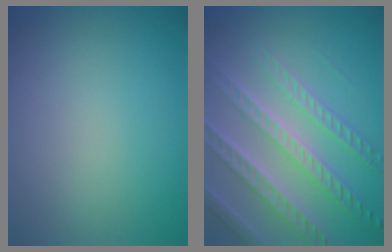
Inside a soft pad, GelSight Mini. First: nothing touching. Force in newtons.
{"total": 6.4, "press": 5.2, "slide": 3.9}